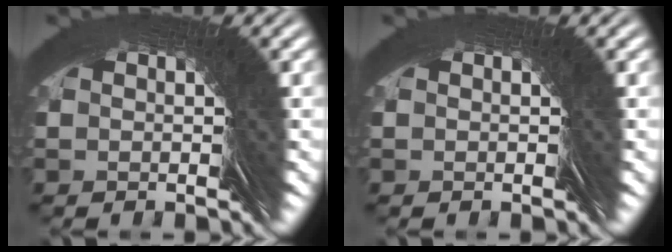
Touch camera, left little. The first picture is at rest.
{"total": 0.0}